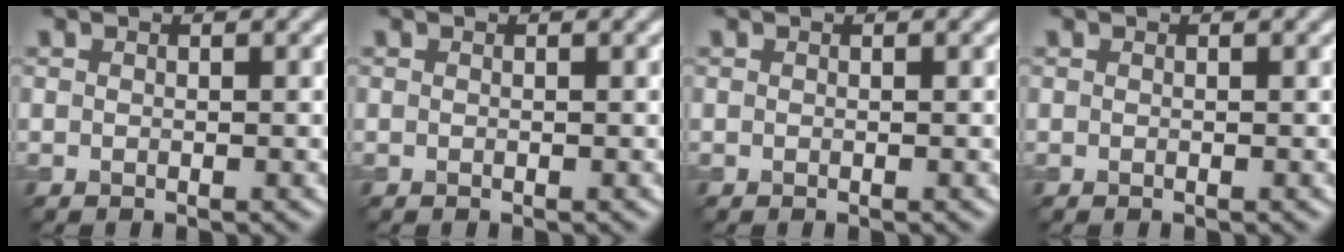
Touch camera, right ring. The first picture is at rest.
{"total": 0.0}
{"total": 0.0}
{"total": 0.0}